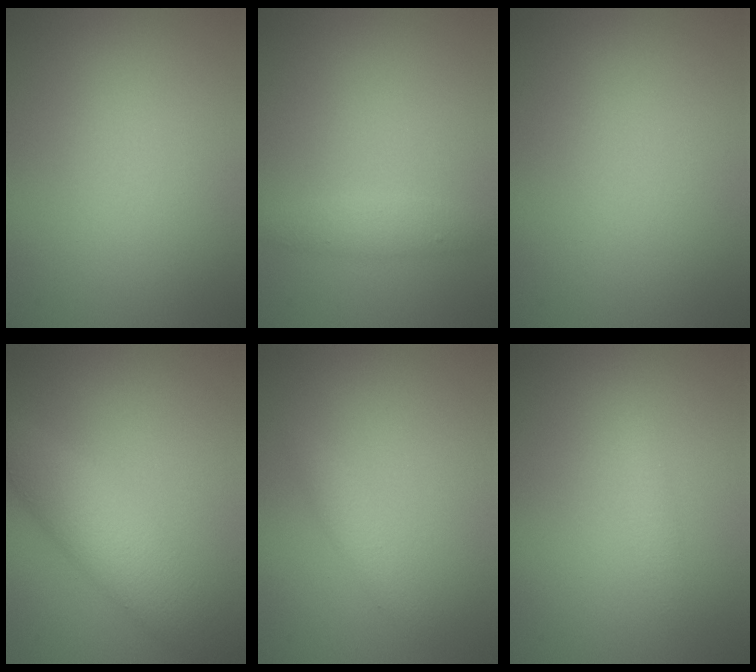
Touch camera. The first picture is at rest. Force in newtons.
{"total": 1.6, "press": 1.6, "slide": 0.0}
{"total": 0.0}
{"total": 4.4, "press": 4.4, "slide": 0.1}
{"total": 1.3, "press": 1.3, "slide": 0.0}
{"total": 1.0, "press": 1.0, "slide": 0.0}